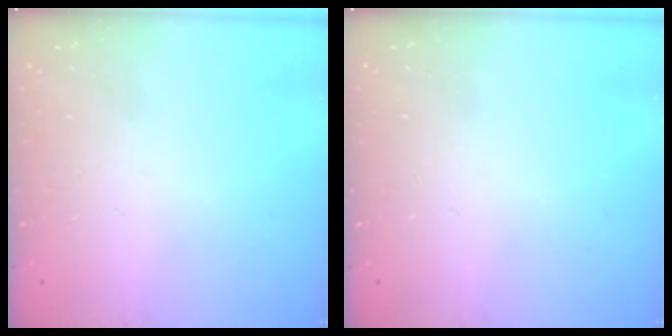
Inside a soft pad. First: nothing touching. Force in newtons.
{"total": 0.0}